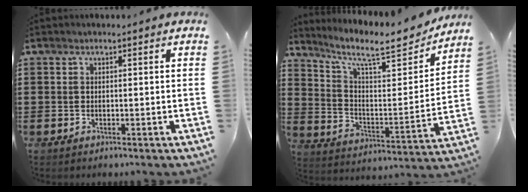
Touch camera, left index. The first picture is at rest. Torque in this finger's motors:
{"motor_torque": [2.14, 0.00, 0.26, 0.10]}